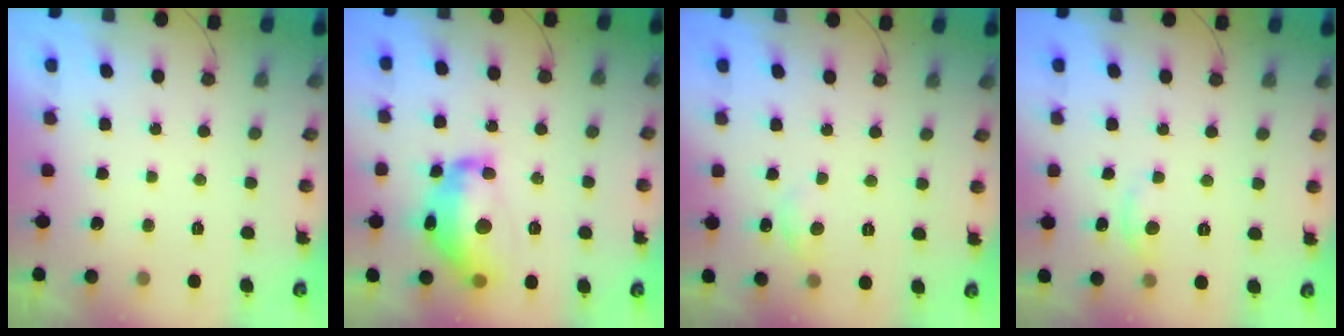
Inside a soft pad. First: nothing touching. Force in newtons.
{"total": 16.5, "press": 16.4, "slide": 1.3}
{"total": 5.9, "press": 5.8, "slide": 0.9}
{"total": 3.8, "press": 3.7, "slide": 0.5}